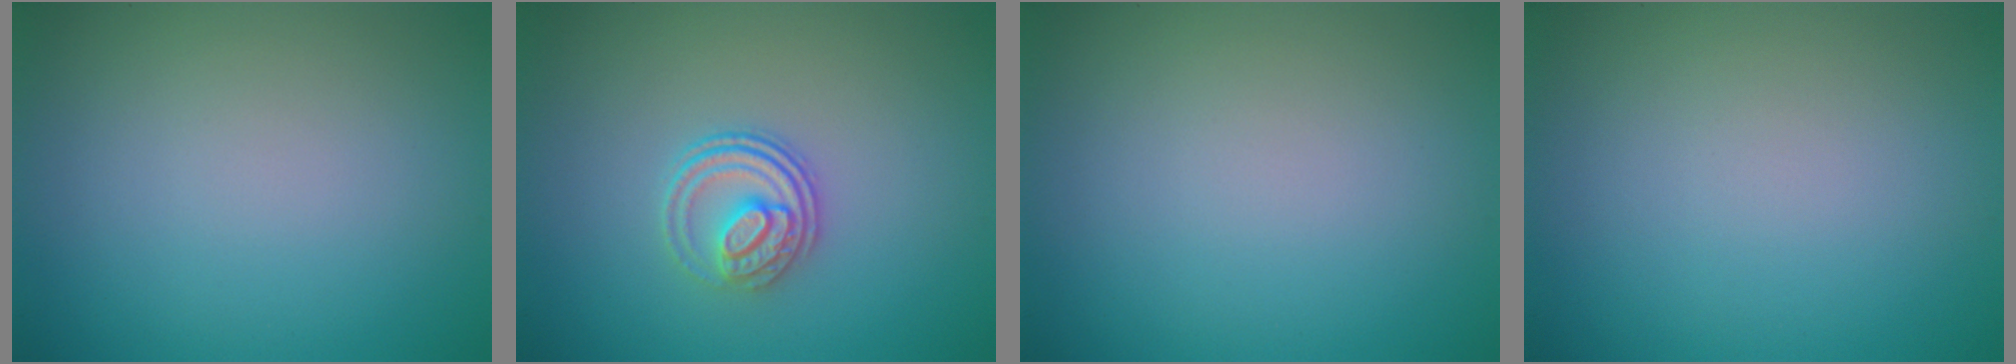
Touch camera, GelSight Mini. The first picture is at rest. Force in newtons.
{"total": 3.1, "press": 2.6, "slide": 1.7}
{"total": 0.0}
{"total": 0.0}